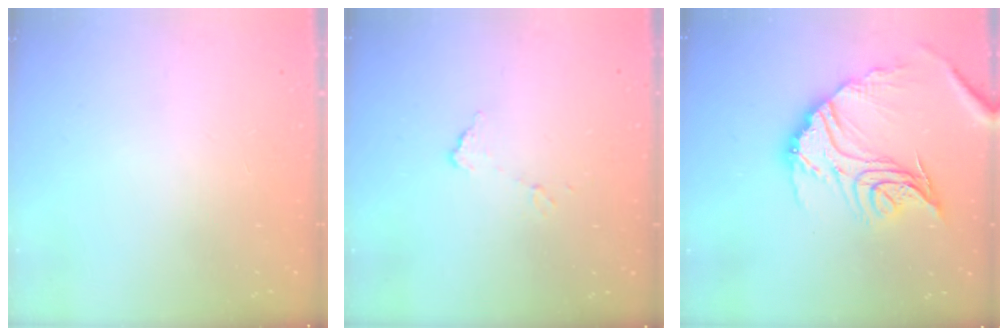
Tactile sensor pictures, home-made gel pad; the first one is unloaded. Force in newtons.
{"total": 4.8, "press": 4.8, "slide": 0.2}
{"total": 20.5, "press": 20.4, "slide": 2.0}